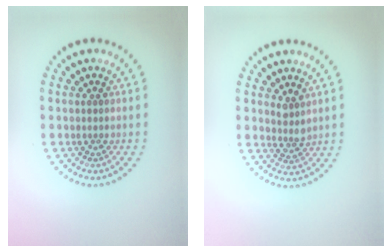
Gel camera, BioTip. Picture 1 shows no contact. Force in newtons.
{"total": 1.8, "press": 1.3, "slide": 1.2}